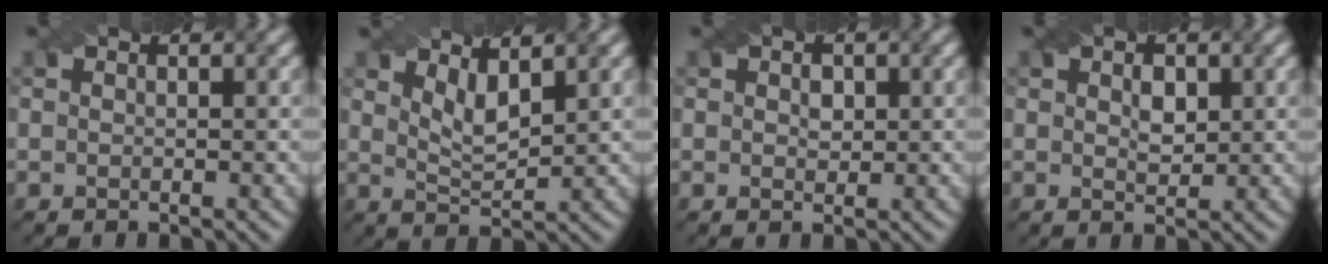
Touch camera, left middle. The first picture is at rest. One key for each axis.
{"total": 2.8, "fx": 1.7, "fy": 1.0, "fz": 2.0, "tx": -0.043, "ty": -0.007, "tz": 0.034}
{"total": 1.3, "fx": 0.3, "fy": 1.0, "fz": 0.8, "tx": -0.010, "ty": -0.005, "tz": 0.009}
{"total": 1.9, "fx": 0.6, "fy": 1.1, "fz": 1.4, "tx": -0.023, "ty": -0.002, "tz": 0.012}